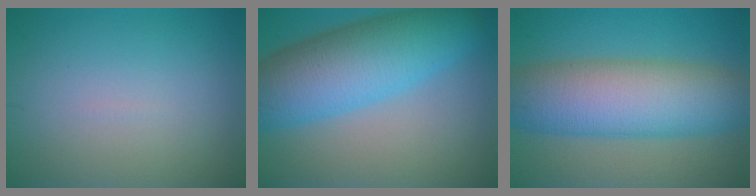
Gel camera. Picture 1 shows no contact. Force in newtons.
{"total": 10.3, "press": 10.3, "slide": 0.2}
{"total": 10.6, "press": 10.6, "slide": 0.3}